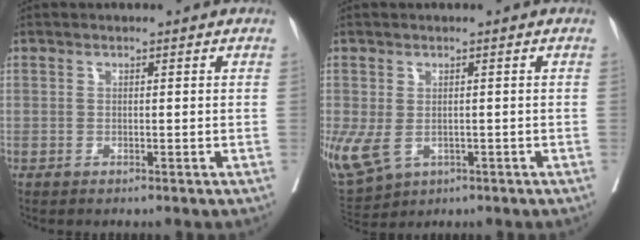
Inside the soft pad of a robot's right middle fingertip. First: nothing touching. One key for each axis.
{"total": 15.1, "fx": -4.7, "fy": 11.4, "fz": 8.8, "tx": -0.251, "ty": -0.019, "tz": -0.060}